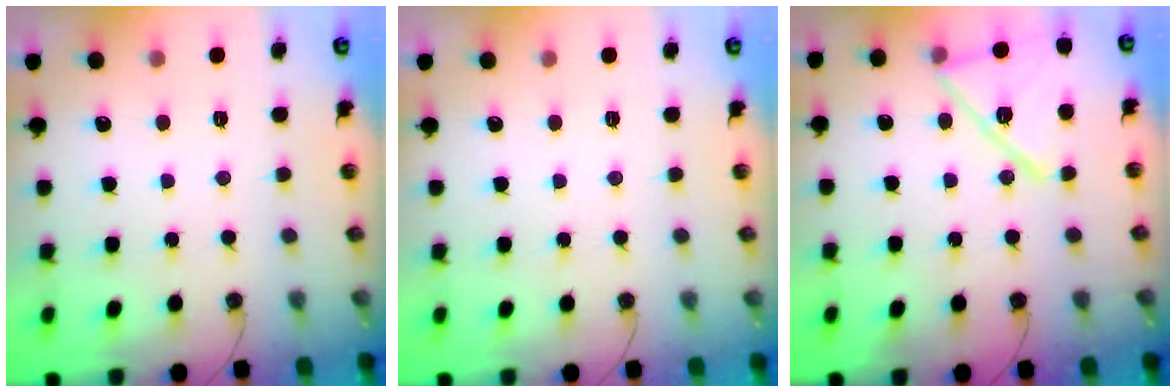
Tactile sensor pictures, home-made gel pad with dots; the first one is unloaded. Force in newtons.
{"total": 0.0}
{"total": 17.0, "press": 13.9, "slide": 9.9}